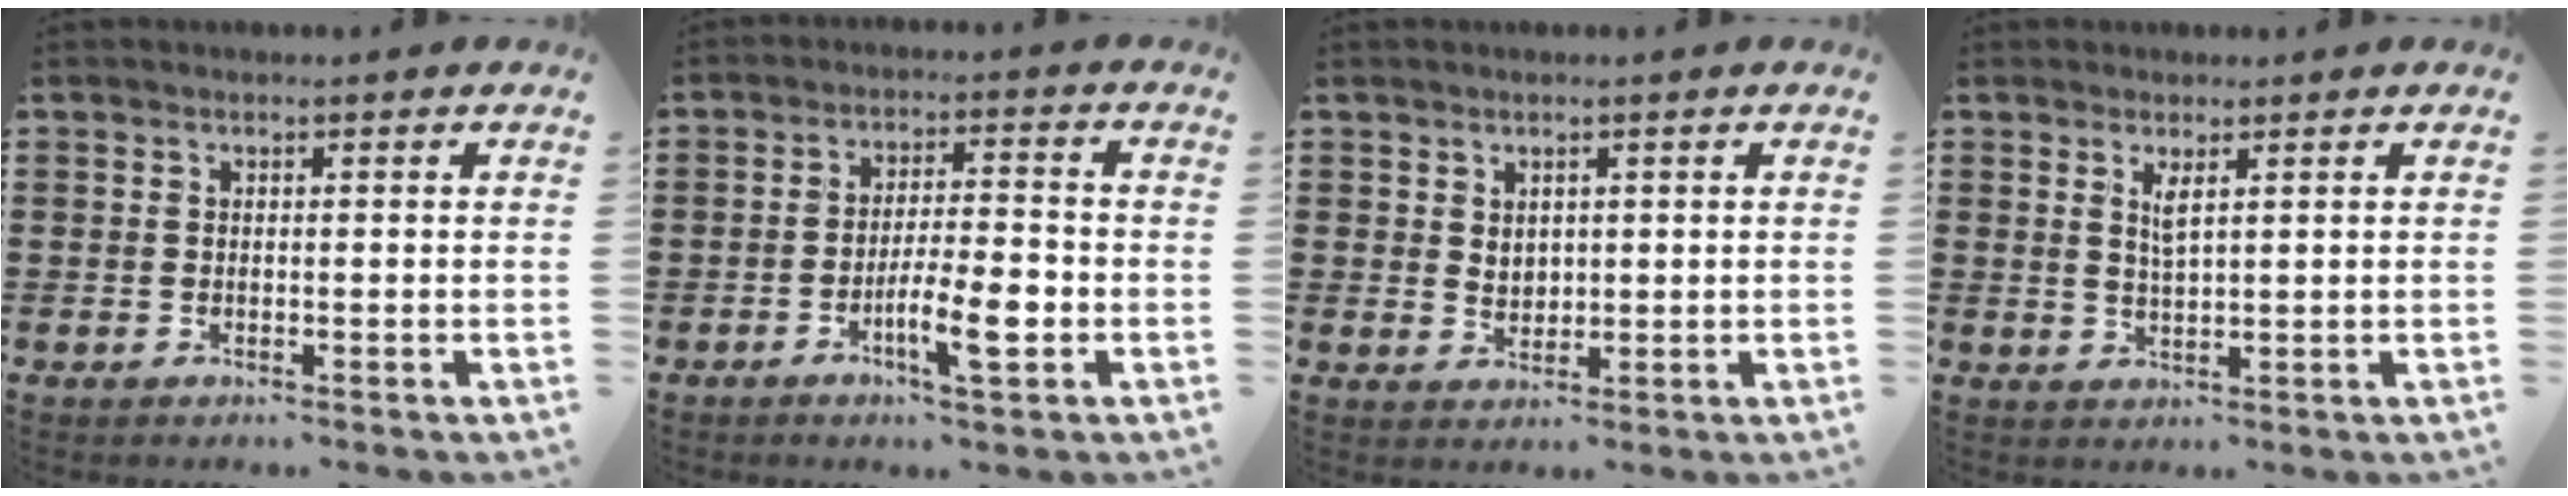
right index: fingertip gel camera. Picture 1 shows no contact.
{"total": 7.4, "force": [-2.8, 1.3, 6.7], "torque": [-0.120, -0.006, -0.051]}
{"total": 2.0, "force": [1.0, 1.5, 0.8], "torque": [-0.012, 0.004, 0.016]}
{"total": 2.3, "force": [1.3, 0.4, 1.9], "torque": [-0.040, 0.002, 0.021]}